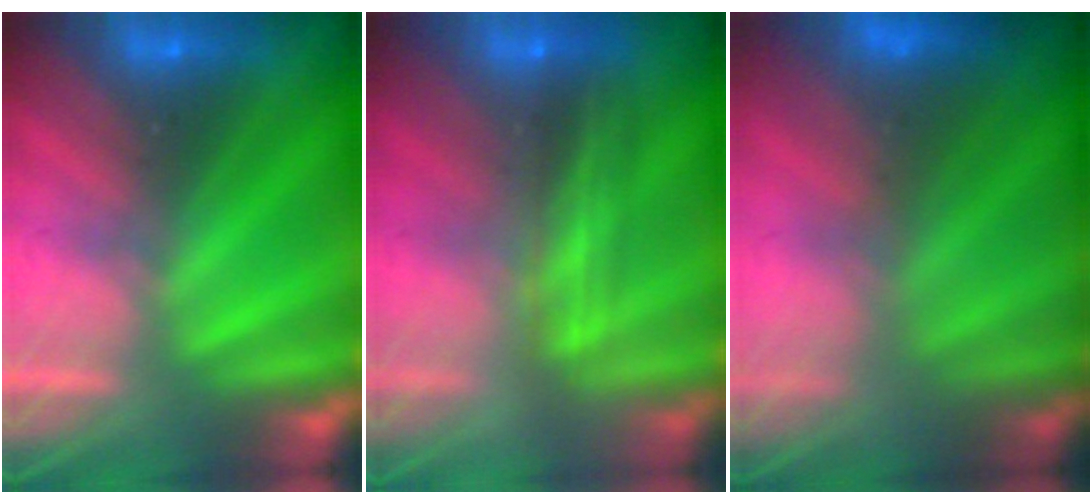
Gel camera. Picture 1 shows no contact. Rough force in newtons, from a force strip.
{"total": 2.4}
{"total": 3.6}